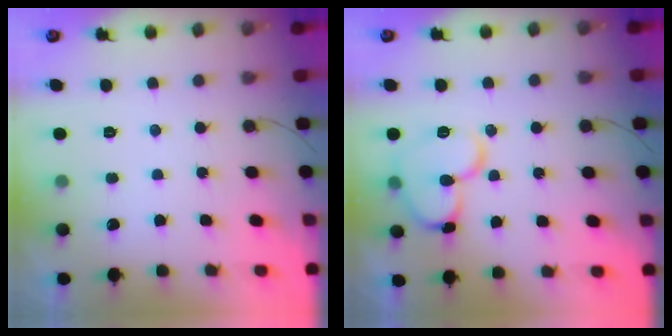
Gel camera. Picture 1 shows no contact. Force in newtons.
{"total": 12.9, "press": 12.8, "slide": 1.8}